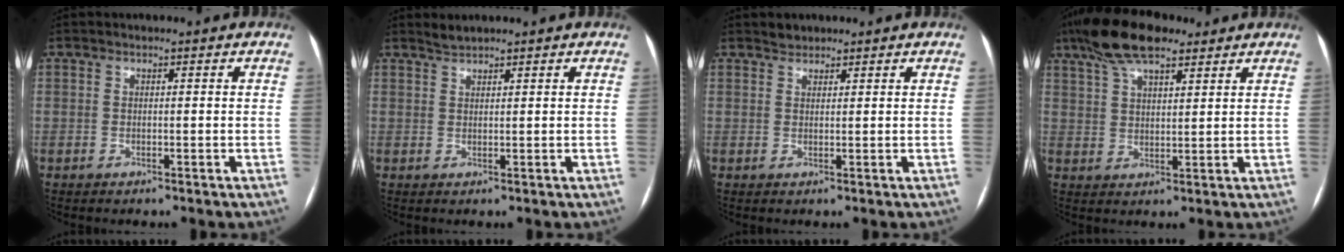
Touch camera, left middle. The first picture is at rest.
{"total": 1.4, "force": [1.4, -0.1, 0.1], "torque": [-0.007, 0.005, 0.031]}
{"total": 1.4, "force": [1.2, 0.6, 0.0], "torque": [-0.003, 0.004, 0.020]}
{"total": 10.3, "force": [7.5, 3.2, 6.4], "torque": [-0.126, 0.026, 0.133]}